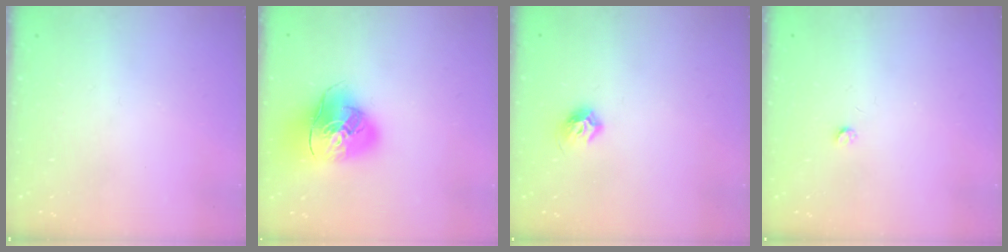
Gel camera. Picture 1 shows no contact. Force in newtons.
{"total": 16.2, "press": 16.0, "slide": 2.4}
{"total": 7.4, "press": 7.3, "slide": 1.2}
{"total": 2.5, "press": 2.5, "slide": 0.4}